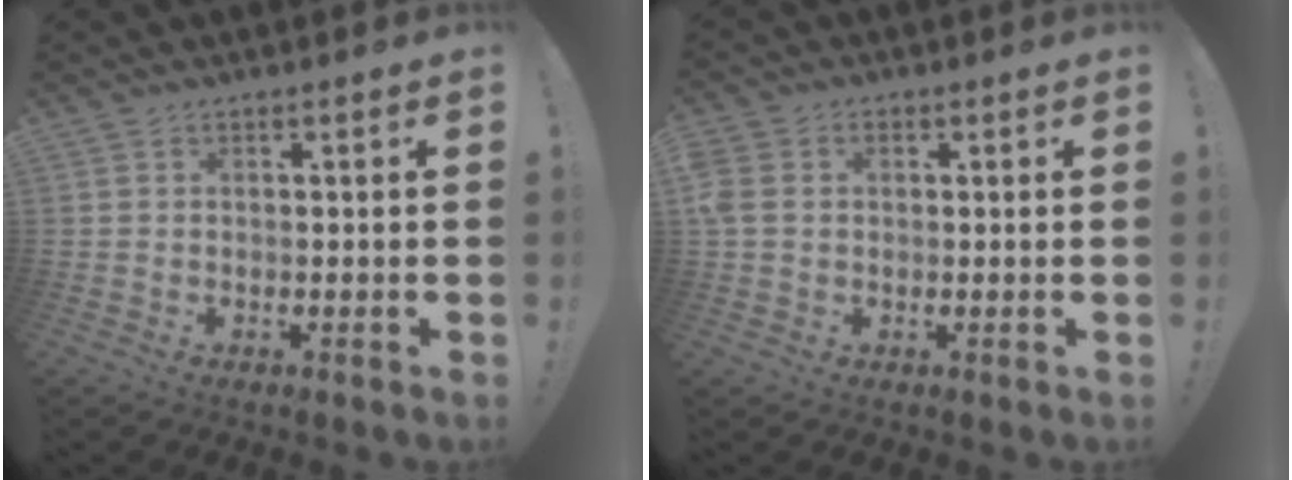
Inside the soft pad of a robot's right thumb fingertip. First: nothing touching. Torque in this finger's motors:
{"motor_torque": [-0.13, -0.16, 0.05, -0.02, 0.07]}